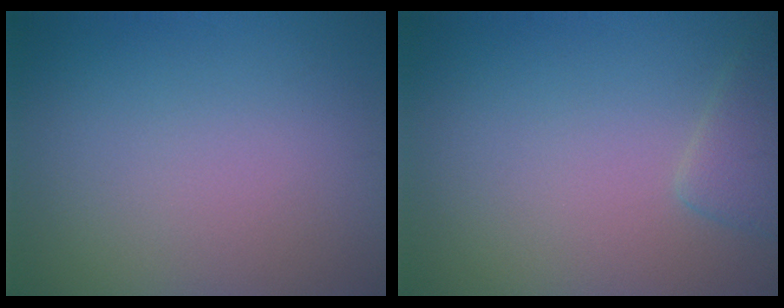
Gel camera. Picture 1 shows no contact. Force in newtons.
{"total": 2.1, "press": 2.1, "slide": 0.2}